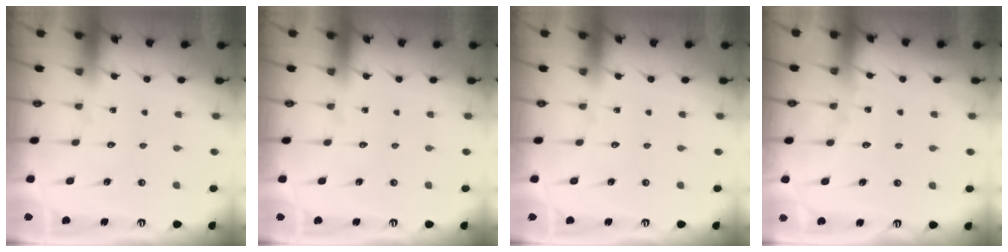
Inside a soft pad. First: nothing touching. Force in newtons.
{"total": 0.0}
{"total": 0.0}
{"total": 3.7, "press": 3.7, "slide": 0.5}